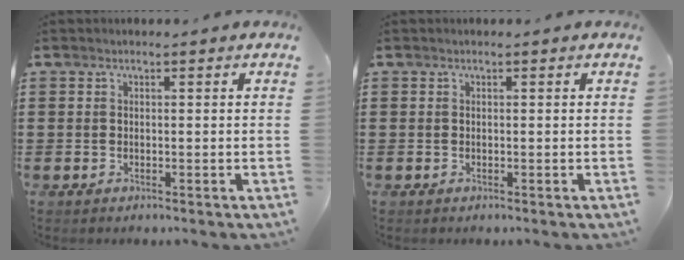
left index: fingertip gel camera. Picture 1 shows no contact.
{"total": 0.0}